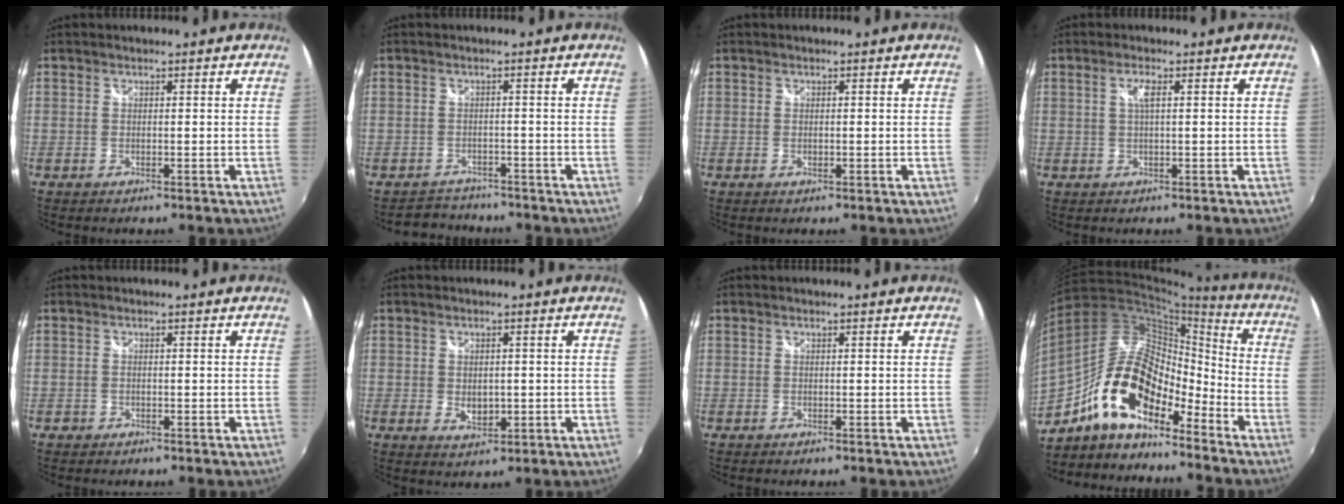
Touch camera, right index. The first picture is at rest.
{"total": 3.9, "force": [-3.3, 2.0, -0.5], "torque": [-0.005, 0.010, -0.057]}
{"total": 0.7, "force": [-0.1, 0.4, 0.6], "torque": [-0.012, -0.001, -0.001]}
{"total": 2.1, "force": [0.5, 0.2, 2.0], "torque": [-0.038, 0.002, 0.008]}
{"total": 0.7, "force": [-0.3, 0.6, 0.1], "torque": [-0.003, -0.002, -0.005]}
{"total": 3.8, "force": [-0.4, 2.8, 2.7], "torque": [-0.042, -0.007, -0.002]}
{"total": 0.0}
{"total": 16.9, "force": [-10.9, 7.3, 10.6], "torque": [-0.198, 0.008, -0.213]}